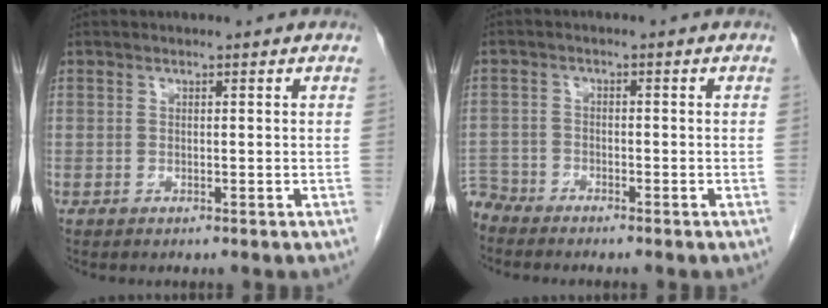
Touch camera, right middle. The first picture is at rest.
{"total": 4.2, "force": [-4.1, 0.8, -0.1], "torque": [0.011, -0.010, -0.079]}